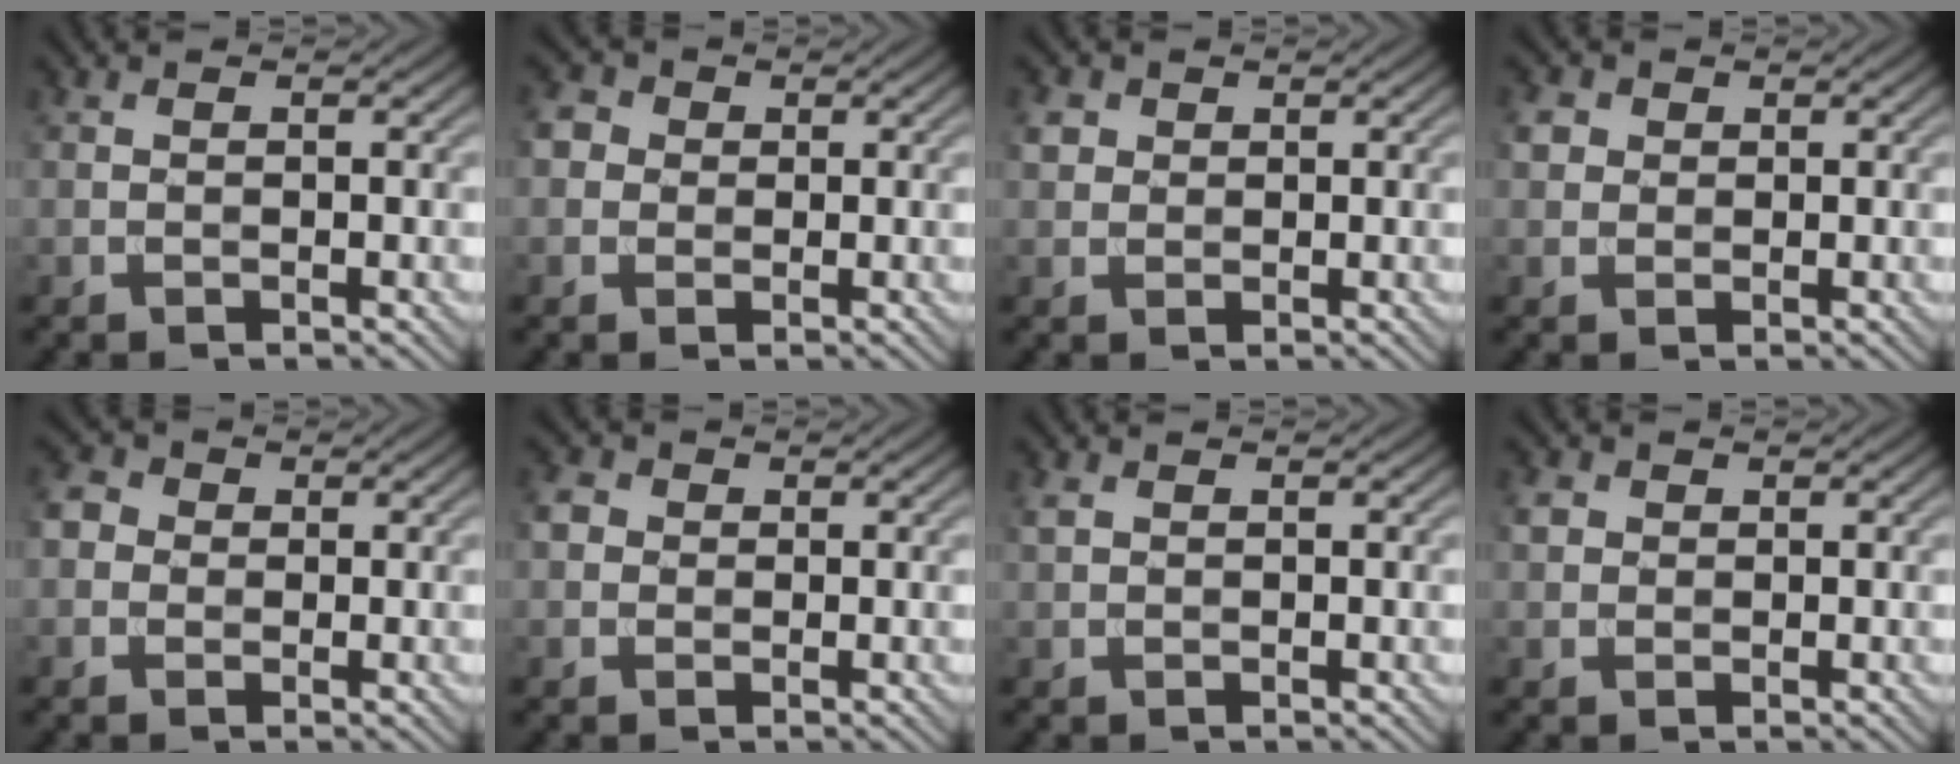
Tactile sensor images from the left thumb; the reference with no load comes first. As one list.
[{"total": 3.1, "force": [0.5, 2.8, 1.1], "torque": [-0.033, 0.008, 0.001]}, {"total": 2.1, "force": [0.7, 1.9, 0.7], "torque": [-0.019, 0.000, 0.012]}, {"total": 2.6, "force": [0.7, 2.3, 0.9], "torque": [-0.026, 0.002, 0.011]}, {"total": 2.8, "force": [0.0, 2.7, 1.0], "torque": [-0.029, 0.005, -0.007]}, {"total": 2.6, "force": [0.3, 2.4, 0.9], "torque": [-0.031, 0.006, -0.001]}, {"total": 1.0, "force": [0.5, 0.6, 0.5], "torque": [-0.016, 0.002, 0.011]}, {"total": 1.8, "force": [0.5, 1.7, 0.6], "torque": [-0.016, 0.001, 0.006]}]